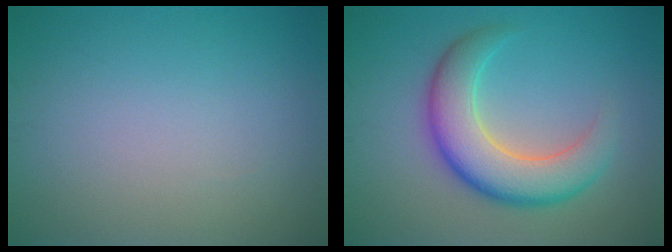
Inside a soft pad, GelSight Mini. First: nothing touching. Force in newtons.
{"total": 7.0, "press": 6.9, "slide": 0.5}